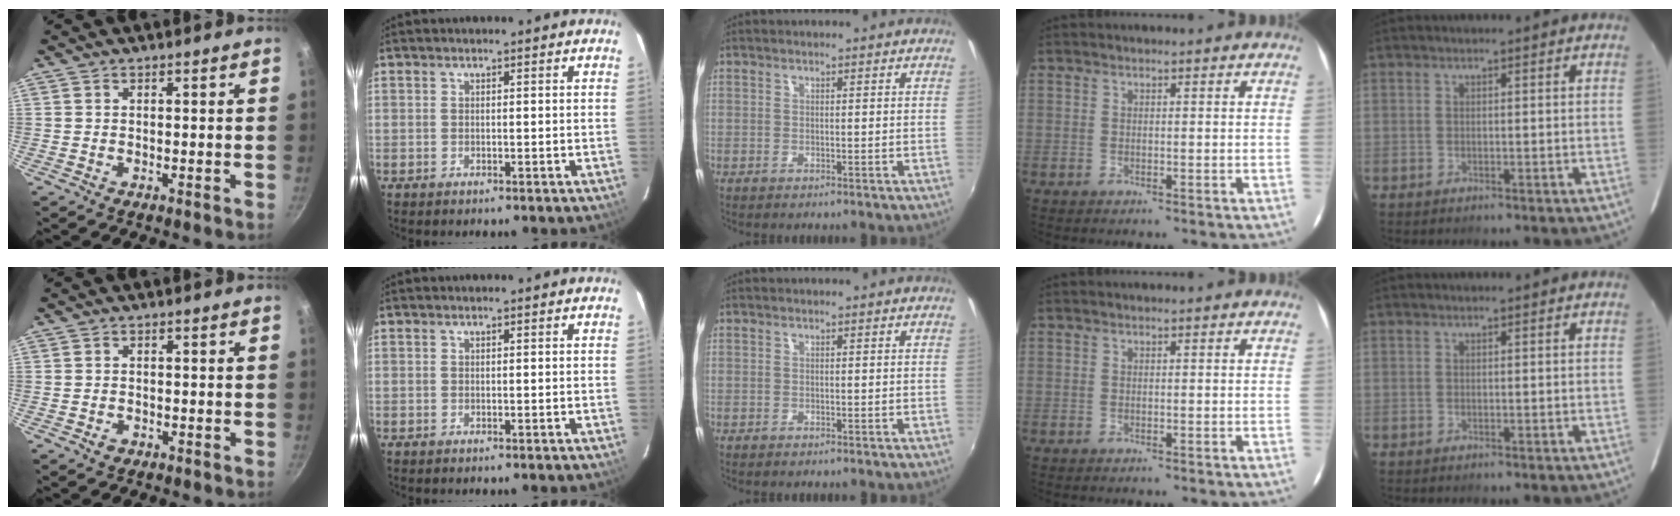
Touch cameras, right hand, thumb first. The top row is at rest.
{"thumb": {"total": 1.7, "force": [-0.9, 1.2, 0.8], "torque": [-0.013, 0.006, -0.013]}}